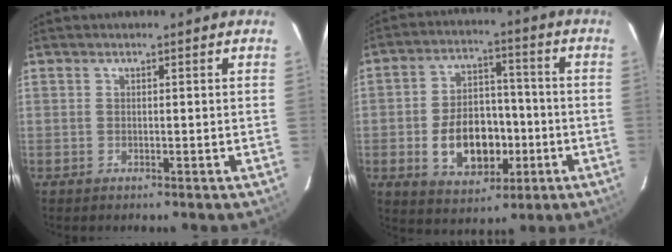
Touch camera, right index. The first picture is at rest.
{"total": 13.3, "force": [-3.5, 8.8, 9.4], "torque": [-0.186, 0.016, -0.040]}